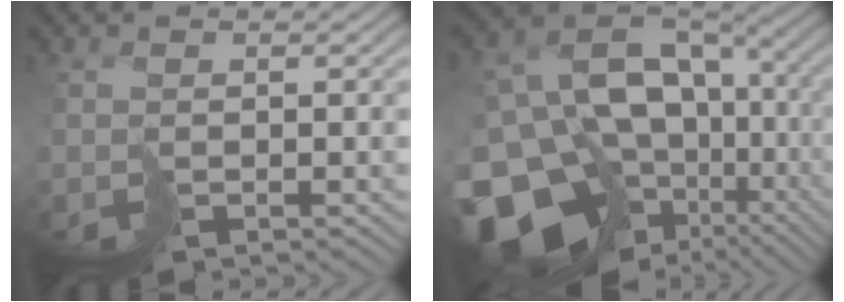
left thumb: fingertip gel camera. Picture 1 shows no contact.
{"total": 19.3, "force": [-5.6, 14.1, 11.9], "torque": [-0.276, -0.031, -0.079]}